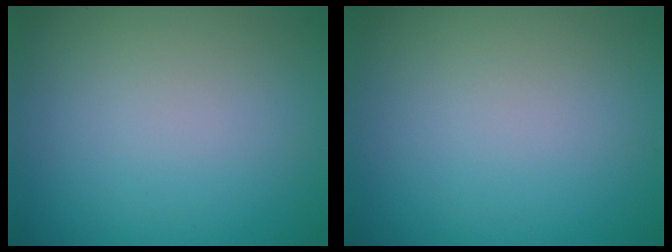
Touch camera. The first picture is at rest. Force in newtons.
{"total": 0.0}